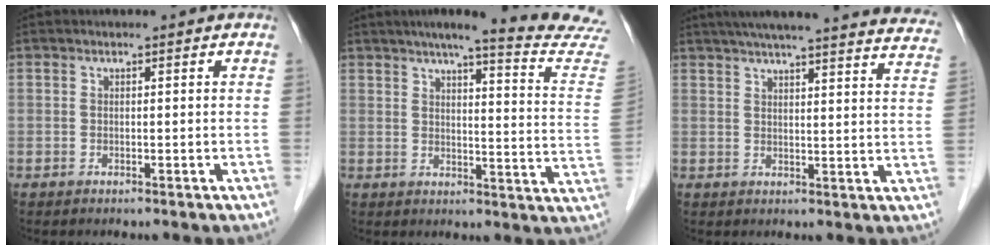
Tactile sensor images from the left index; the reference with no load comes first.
{"total": 18.5, "force": [16.6, -0.9, 8.0], "torque": [-0.105, -0.077, 0.185]}
{"total": 29.2, "force": [26.5, 2.2, 11.9], "torque": [-0.181, -0.041, 0.312]}